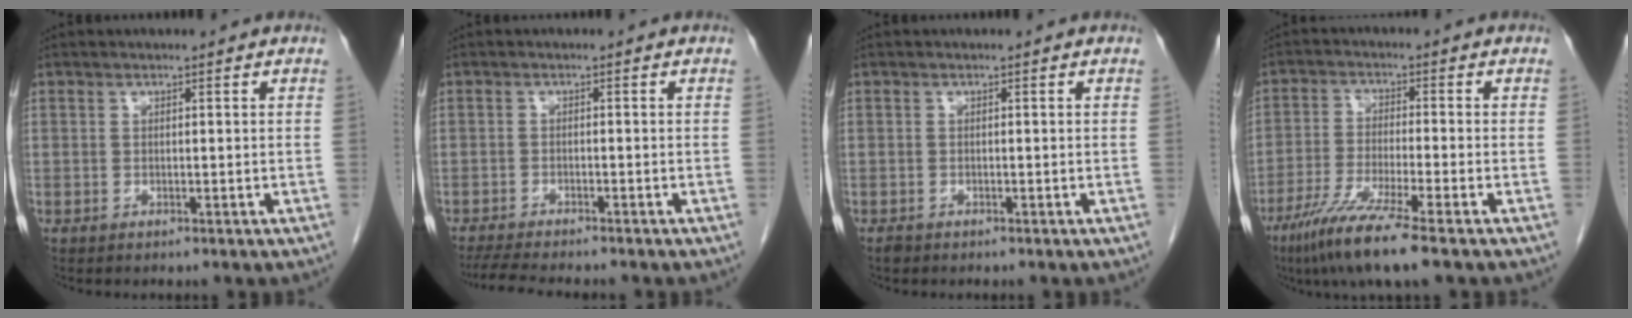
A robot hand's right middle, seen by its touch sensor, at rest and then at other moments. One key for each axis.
{"total": 7.6, "fx": -6.7, "fy": 0.7, "fz": 3.5, "tx": -0.054, "ty": -0.016, "tz": -0.105}
{"total": 0.6, "fx": -0.6, "fy": 0.3, "fz": 0.2, "tx": -0.008, "ty": -0.001, "tz": -0.010}
{"total": 9.9, "fx": -6.6, "fy": -0.4, "fz": 7.4, "tx": -0.142, "ty": -0.032, "tz": -0.119}